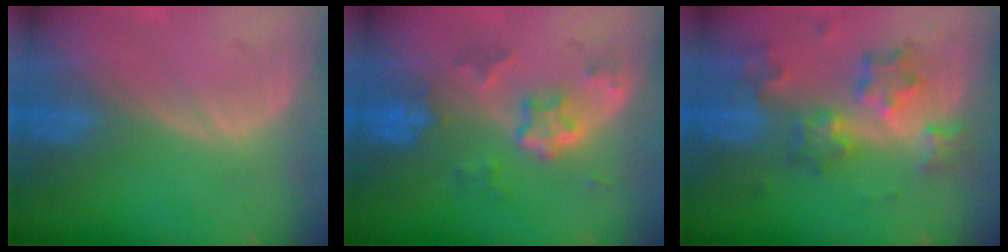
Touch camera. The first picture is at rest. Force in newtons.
{"total": 6.0, "press": 5.4, "slide": 2.6}
{"total": 8.3, "press": 7.3, "slide": 4.1}